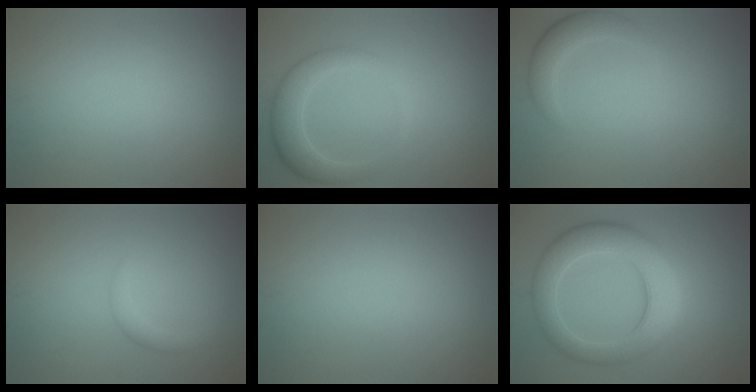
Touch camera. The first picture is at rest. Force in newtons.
{"total": 3.6, "press": 3.6, "slide": 0.3}
{"total": 2.6, "press": 2.6, "slide": 0.1}
{"total": 1.2, "press": 1.2, "slide": 0.1}
{"total": 0.0}
{"total": 7.7, "press": 7.7, "slide": 0.4}